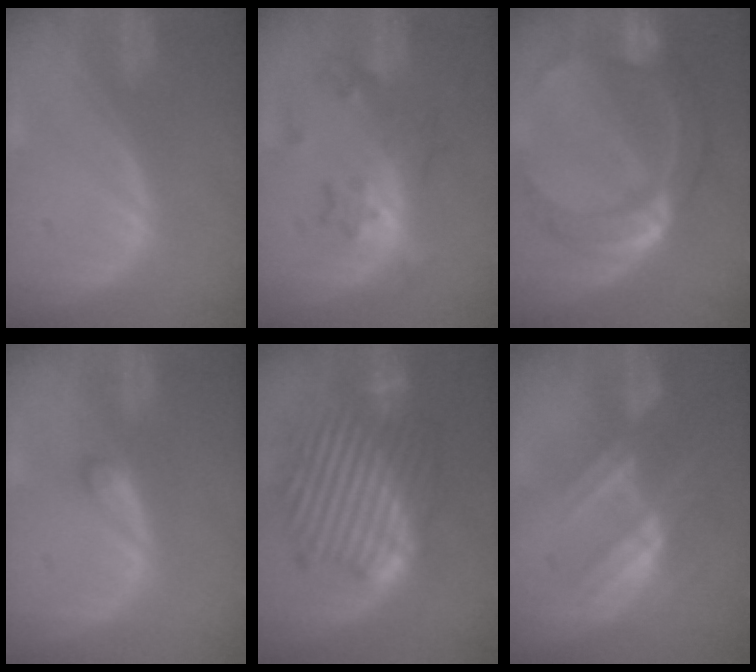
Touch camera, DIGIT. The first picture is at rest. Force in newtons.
{"total": 7.0, "press": 6.2, "slide": 3.2}
{"total": 11.0, "press": 11.0, "slide": 1.0}
{"total": 1.3, "press": 1.2, "slide": 0.3}
{"total": 13.2, "press": 13.2, "slide": 0.8}
{"total": 7.2, "press": 6.5, "slide": 3.1}